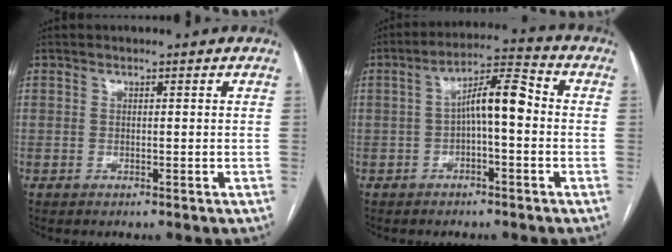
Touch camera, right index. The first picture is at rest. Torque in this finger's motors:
{"motor_torque": [1.34, -0.17, 0.34, 0.12]}